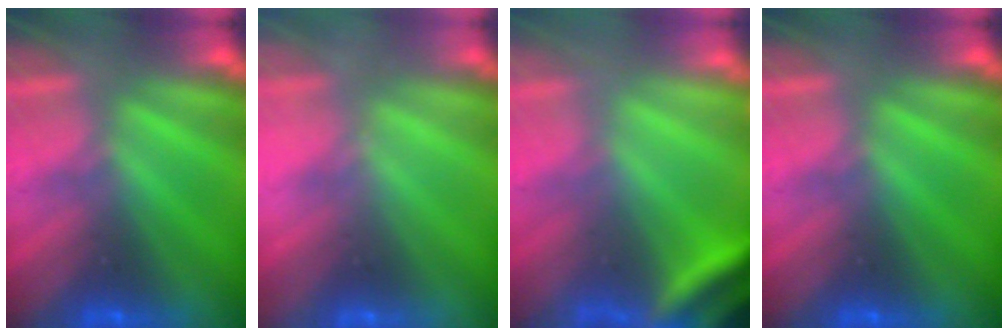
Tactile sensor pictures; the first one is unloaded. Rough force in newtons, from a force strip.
{"total": 2.0}
{"total": 4.1}
{"total": 0.0}